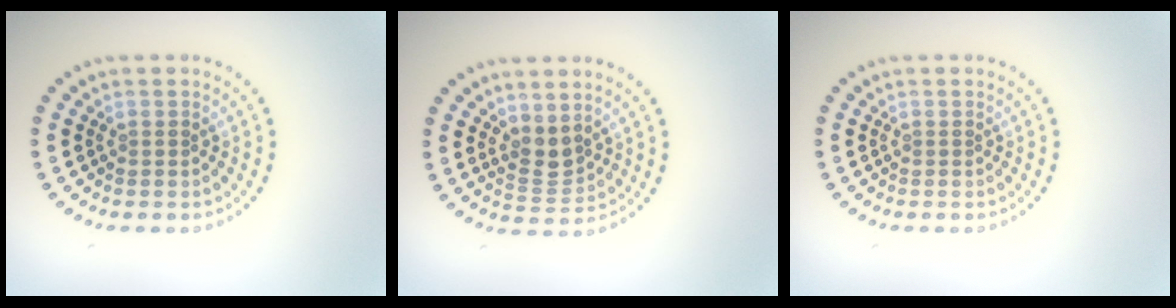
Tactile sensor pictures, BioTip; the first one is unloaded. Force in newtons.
{"total": 2.1, "press": 1.7, "slide": 1.2}
{"total": 0.0}